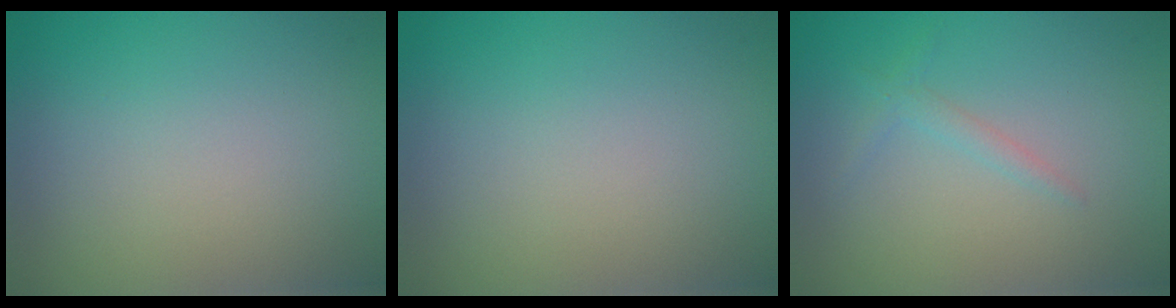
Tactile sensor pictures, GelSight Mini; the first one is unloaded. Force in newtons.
{"total": 0.0}
{"total": 1.1, "press": 1.1, "slide": 0.1}